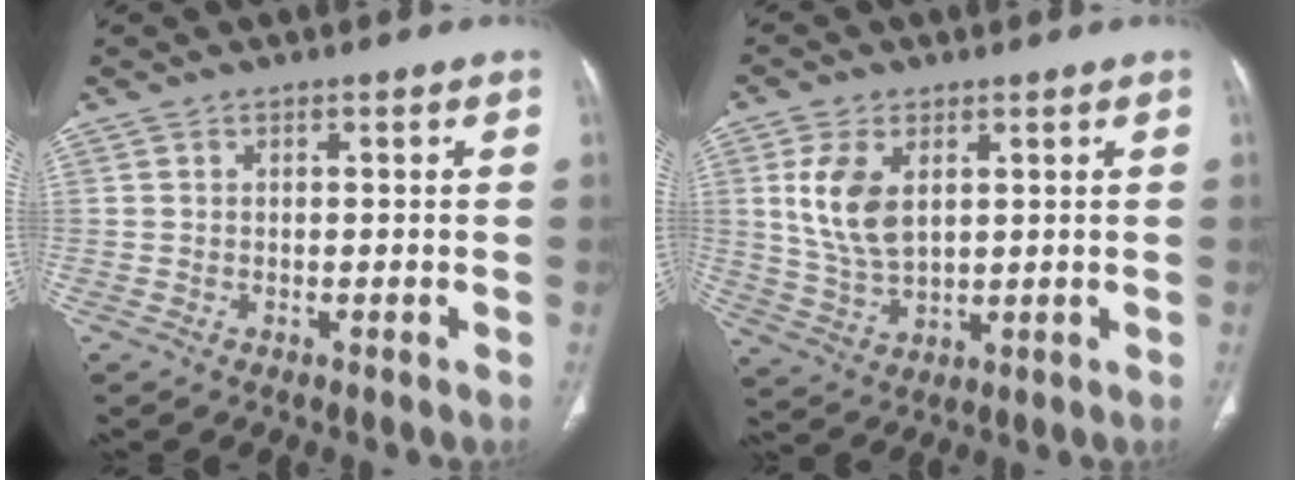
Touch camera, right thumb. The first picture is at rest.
{"total": 9.5, "force": [2.7, 5.4, 7.4], "torque": [-0.145, -0.010, 0.060]}